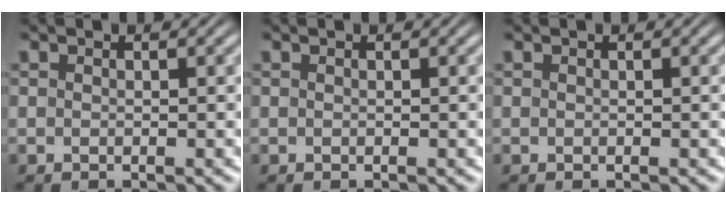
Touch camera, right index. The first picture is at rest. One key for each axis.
{"total": 0.0}
{"total": 0.0}